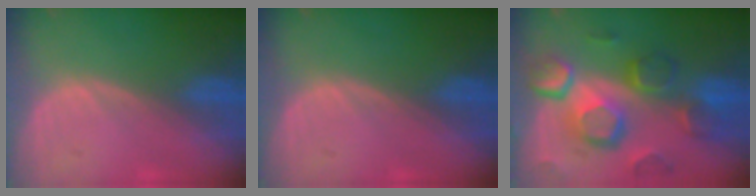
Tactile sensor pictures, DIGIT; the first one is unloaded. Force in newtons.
{"total": 0.0}
{"total": 12.3, "press": 10.6, "slide": 6.2}